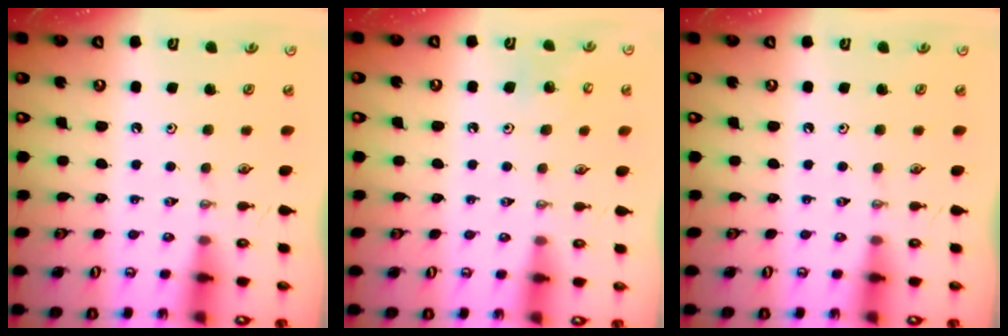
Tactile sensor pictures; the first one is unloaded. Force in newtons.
{"total": 7.0, "press": 6.9, "slide": 0.8}
{"total": 0.0}